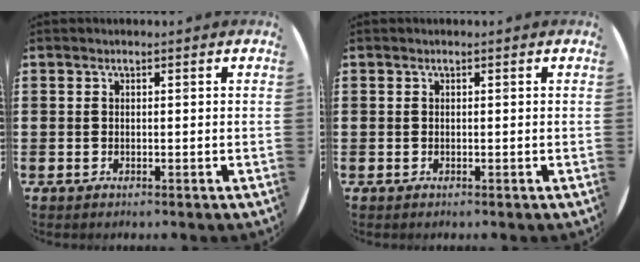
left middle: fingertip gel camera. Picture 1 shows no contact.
{"total": 0.0}